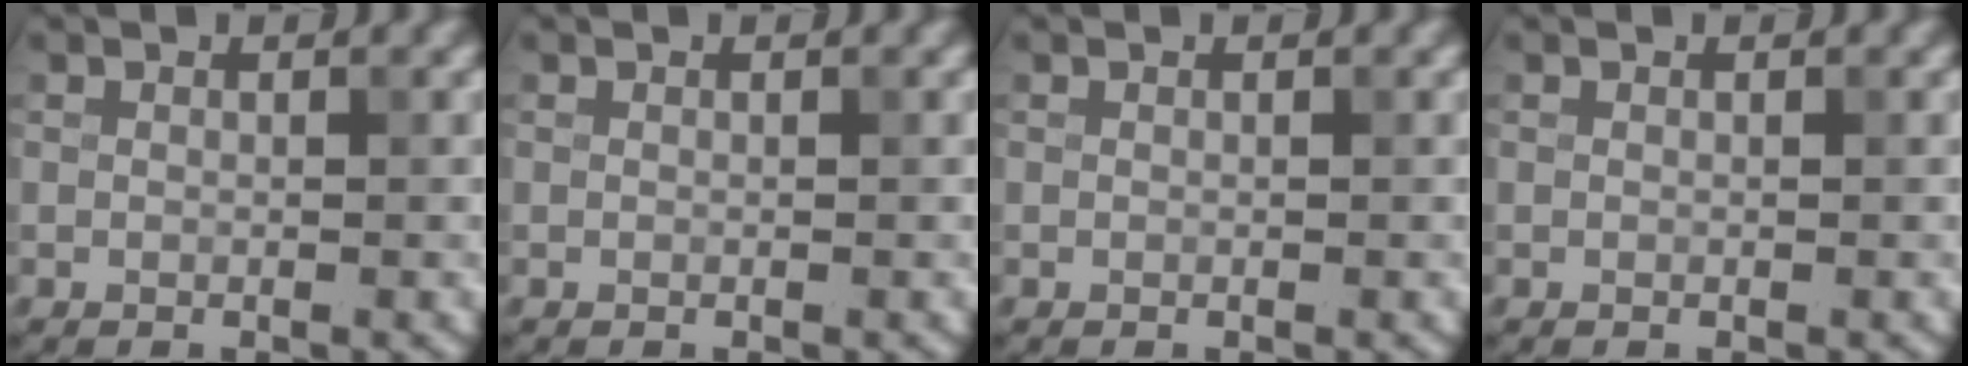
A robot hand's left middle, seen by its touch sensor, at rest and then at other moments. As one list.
[{"total": 0.0}, {"total": 0.0}, {"total": 0.0}]